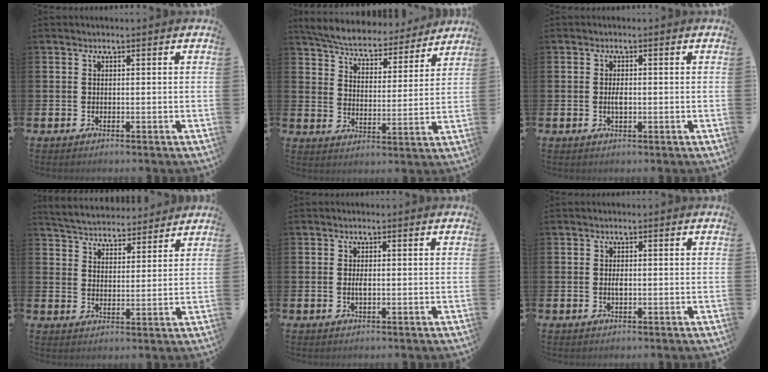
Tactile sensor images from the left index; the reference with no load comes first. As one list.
[{"total": 6.7, "force": [6.4, 1.1, 1.5], "torque": [-0.064, -0.045, 0.112]}, {"total": 1.6, "force": [-0.1, 0.7, 1.5], "torque": [-0.018, -0.003, -0.004]}, {"total": 5.2, "force": [5.1, 0.9, 0.0], "torque": [-0.027, -0.034, 0.092]}, {"total": 1.2, "force": [0.0, 0.4, 1.1], "torque": [-0.019, 0.001, -0.002]}, {"total": 1.3, "force": [0.0, 0.5, 1.2], "torque": [-0.020, 0.001, -0.002]}]